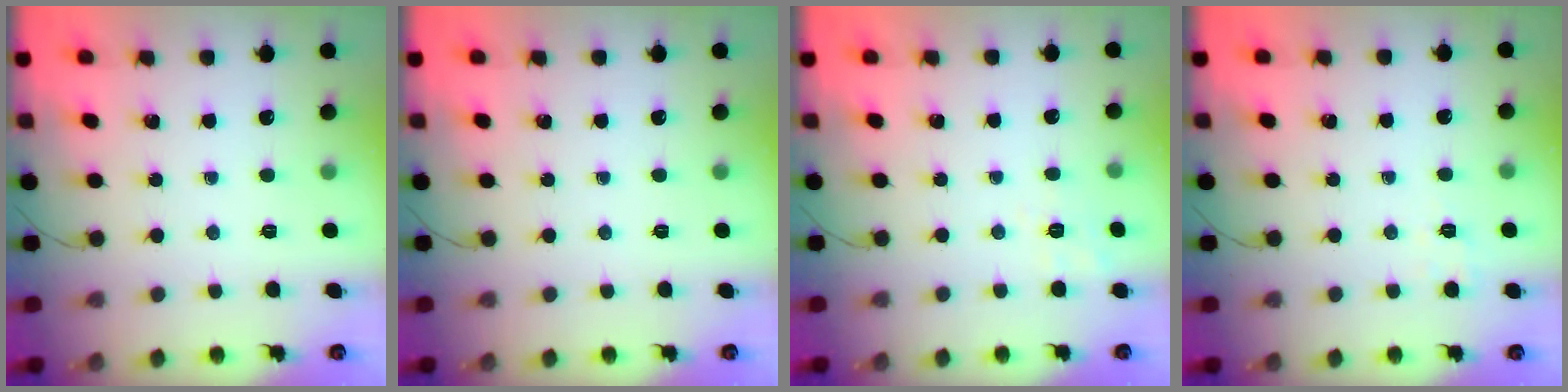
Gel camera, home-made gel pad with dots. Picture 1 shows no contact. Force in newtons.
{"total": 0.0}
{"total": 2.8, "press": 2.1, "slide": 1.9}
{"total": 2.5, "press": 1.8, "slide": 1.7}